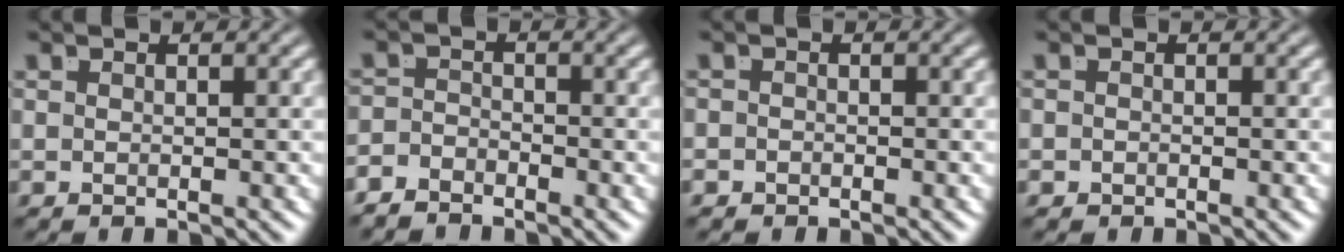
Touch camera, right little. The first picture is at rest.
{"total": 2.6, "force": [-2.5, 0.8, 0.1], "torque": [0.000, -0.018, -0.039]}
{"total": 1.2, "force": [-1.0, 0.4, -0.3], "torque": [0.002, -0.014, -0.012]}
{"total": 0.8, "force": [-0.7, 0.4, -0.1], "torque": [-0.004, -0.011, -0.005]}